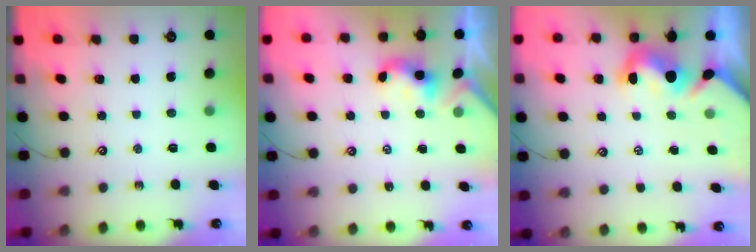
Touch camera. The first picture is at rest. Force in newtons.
{"total": 2.0, "press": 2.0, "slide": 0.2}
{"total": 3.6, "press": 3.4, "slide": 1.2}